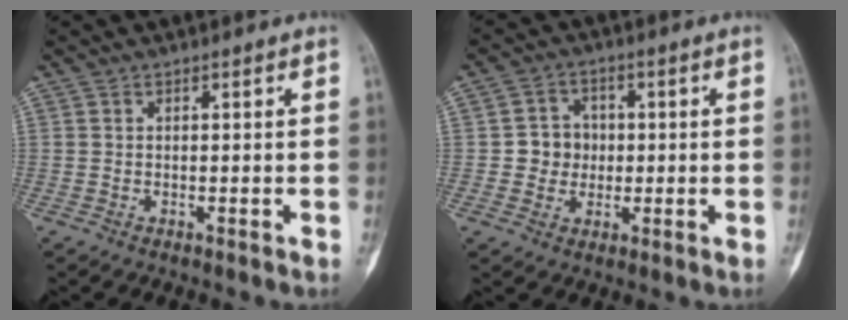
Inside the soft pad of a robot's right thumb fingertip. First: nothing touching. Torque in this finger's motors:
{"motor_torque": [0.00, 0.00, 0.02, -0.01, 0.00]}